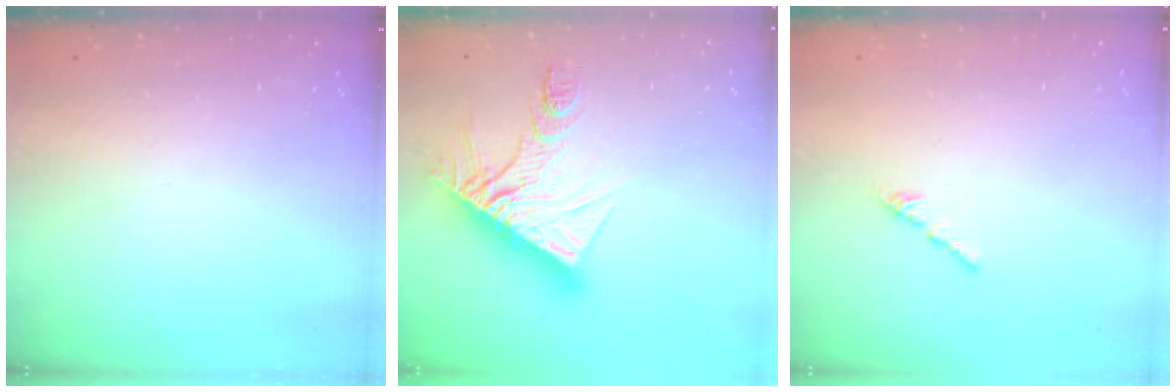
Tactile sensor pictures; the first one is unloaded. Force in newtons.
{"total": 15.4, "press": 15.3, "slide": 1.2}
{"total": 0.8, "press": 0.7, "slide": 0.5}